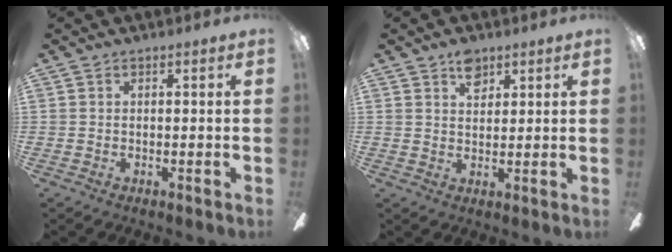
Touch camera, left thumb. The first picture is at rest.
{"total": 4.9, "force": [3.2, 2.9, 2.1], "torque": [-0.028, -0.009, 0.058]}